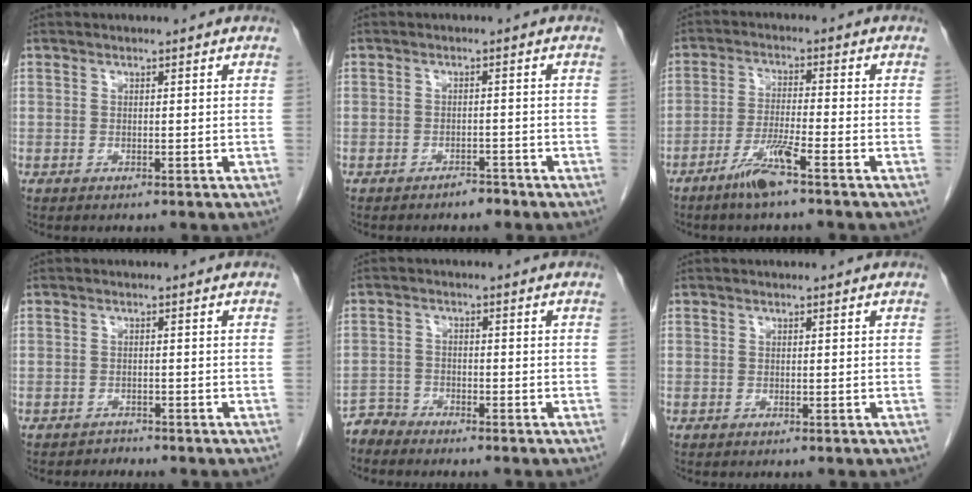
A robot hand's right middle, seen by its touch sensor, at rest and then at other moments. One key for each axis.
{"total": 1.6, "fx": -1.4, "fy": 0.5, "fz": 0.5, "tx": -0.013, "ty": -0.001, "tz": -0.018}
{"total": 5.7, "fx": -3.8, "fy": -0.3, "fz": 4.2, "tx": -0.086, "ty": -0.009, "tz": -0.079}
{"total": 1.2, "fx": -1.1, "fy": 0.1, "fz": -0.5, "tx": 0.003, "ty": -0.006, "tz": -0.019}
{"total": 2.7, "fx": -2.5, "fy": 0.4, "fz": -0.8, "tx": 0.020, "ty": -0.008, "tz": -0.050}
{"total": 0.0}